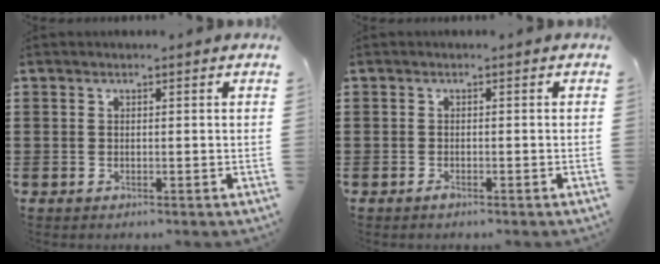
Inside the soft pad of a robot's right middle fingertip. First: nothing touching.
{"total": 0.8, "force": [-0.6, 0.3, 0.4], "torque": [-0.009, -0.006, -0.010]}